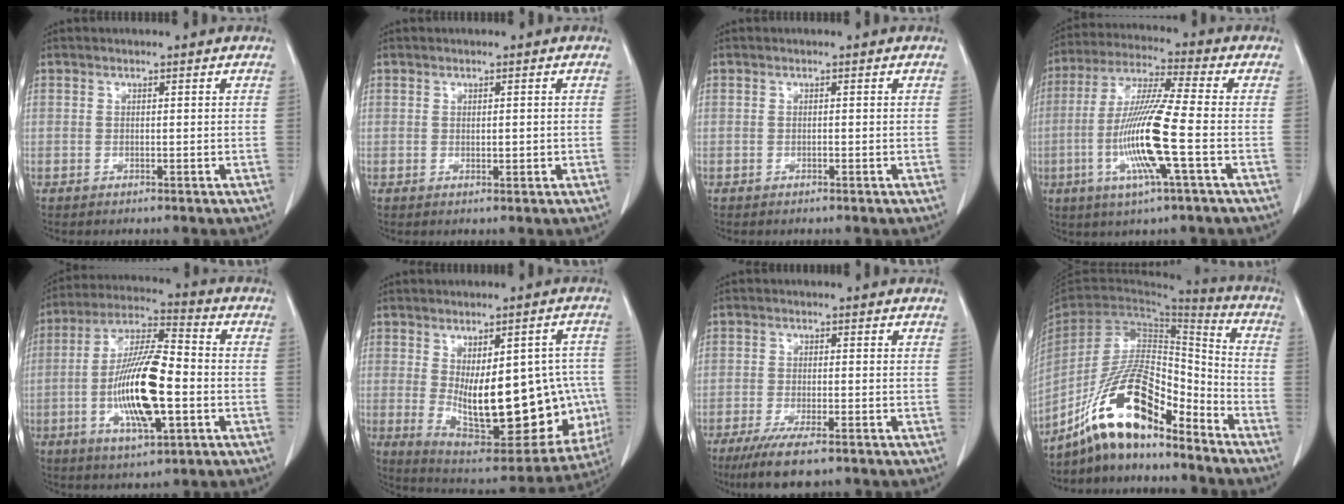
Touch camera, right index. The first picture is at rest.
{"total": 0.8, "force": [0.0, 0.4, 0.7], "torque": [-0.013, 0.000, 0.004]}
{"total": 0.0}
{"total": 13.6, "force": [-3.3, -0.2, 13.2], "torque": [-0.272, -0.009, -0.070]}
{"total": 15.5, "force": [-3.2, 3.4, 14.8], "torque": [-0.288, 0.001, -0.054]}
{"total": 23.4, "force": [-2.9, 9.6, 21.1], "torque": [-0.263, 0.003, -0.005]}
{"total": 7.4, "force": [-5.3, 1.1, 5.1], "torque": [-0.087, -0.019, -0.085]}
{"total": 14.8, "force": [-11.0, 4.0, 9.1], "torque": [-0.167, 0.028, -0.196]}